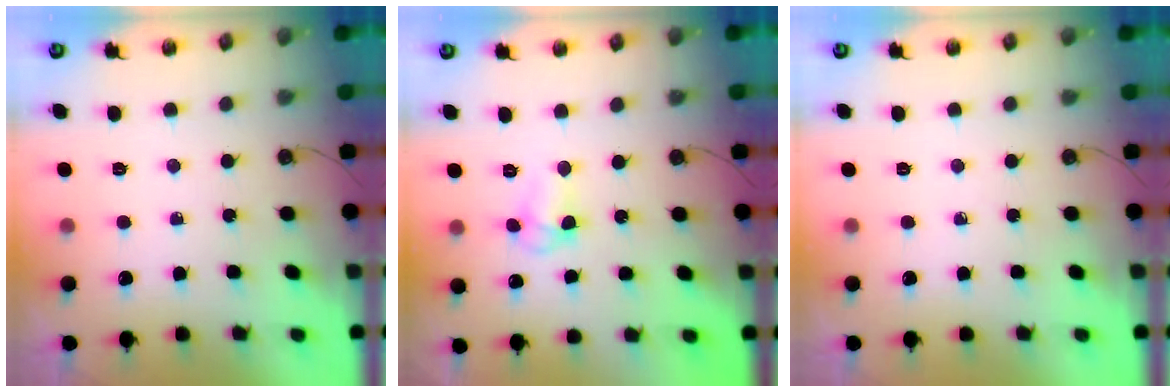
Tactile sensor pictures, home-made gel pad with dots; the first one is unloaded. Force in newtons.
{"total": 4.6, "press": 4.6, "slide": 0.4}
{"total": 0.0}